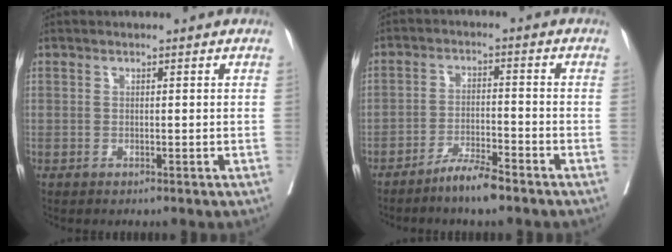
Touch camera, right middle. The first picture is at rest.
{"total": 5.0, "force": [-4.1, 0.4, 2.9], "torque": [-0.052, -0.006, -0.078]}